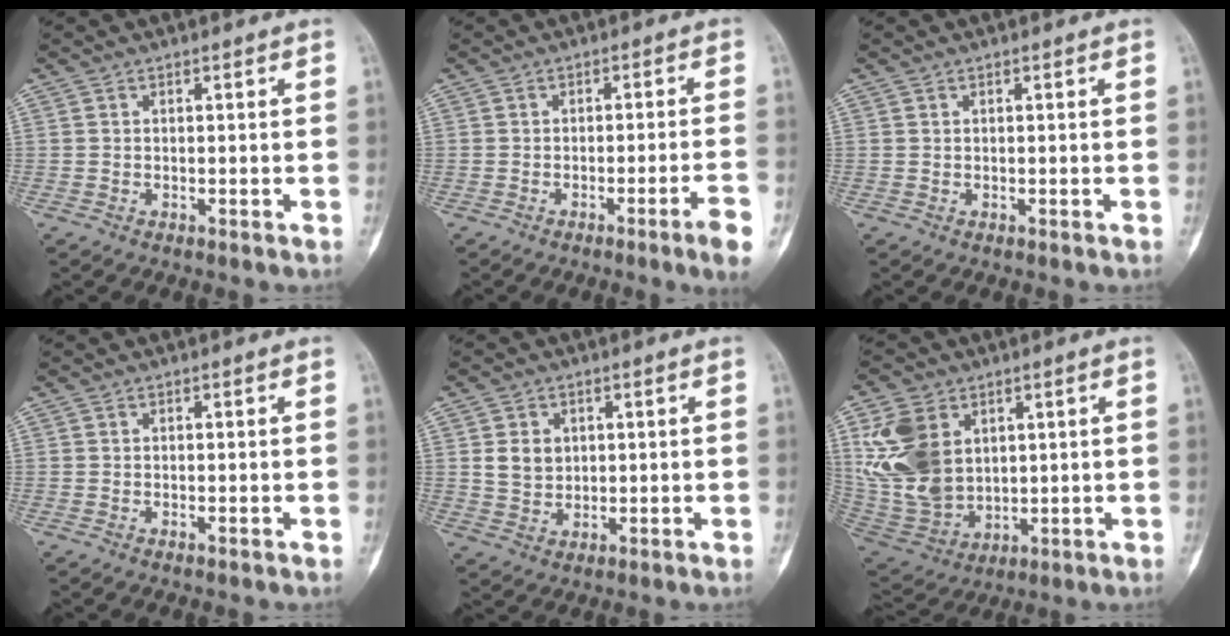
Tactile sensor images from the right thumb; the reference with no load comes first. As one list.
[{"total": 5.9, "force": [-3.0, -0.3, 5.0], "torque": [-0.072, 0.008, -0.044]}, {"total": 0.0}, {"total": 0.0}, {"total": 5.0, "force": [1.2, 4.1, 2.6], "torque": [-0.025, -0.008, 0.027]}, {"total": 15.7, "force": [4.9, 11.2, 9.8], "torque": [-0.183, -0.020, 0.117]}]